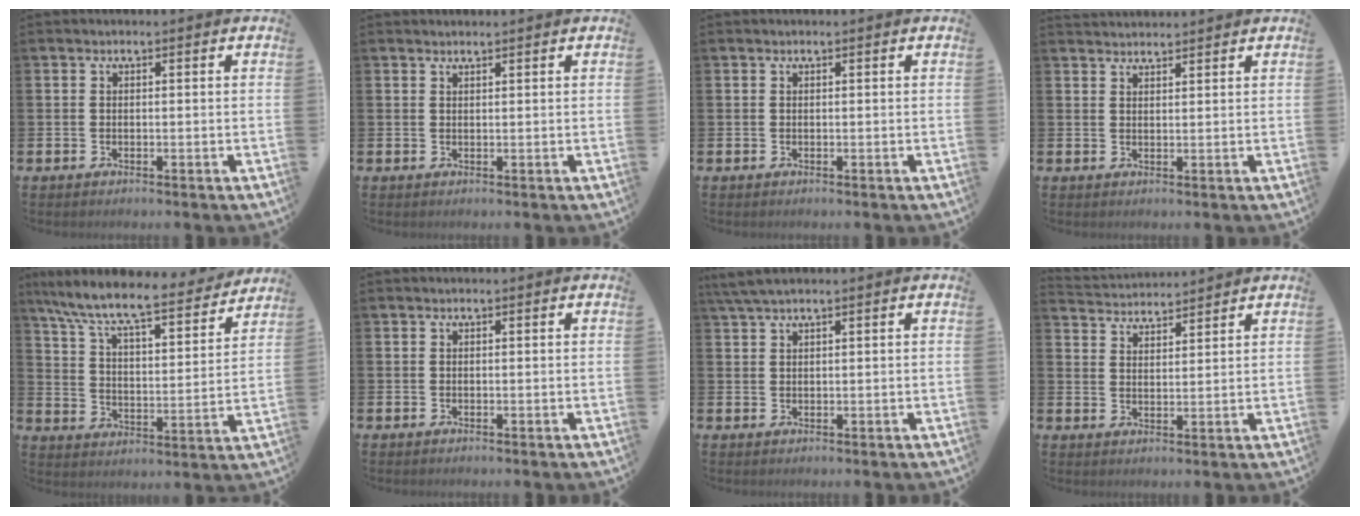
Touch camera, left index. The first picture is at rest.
{"total": 0.9, "force": [0.9, -0.1, 0.0], "torque": [0.014, -0.007, 0.013]}
{"total": 0.0}
{"total": 2.2, "force": [2.2, 0.4, 0.0], "torque": [-0.002, -0.008, 0.039]}
{"total": 9.2, "force": [8.2, 1.4, 4.0], "torque": [-0.103, -0.063, 0.131]}
{"total": 0.0}
{"total": 2.8, "force": [2.2, 0.3, 1.7], "torque": [-0.037, 0.001, 0.040]}
{"total": 3.8, "force": [3.7, 0.3, -0.4], "torque": [-0.010, -0.022, 0.068]}